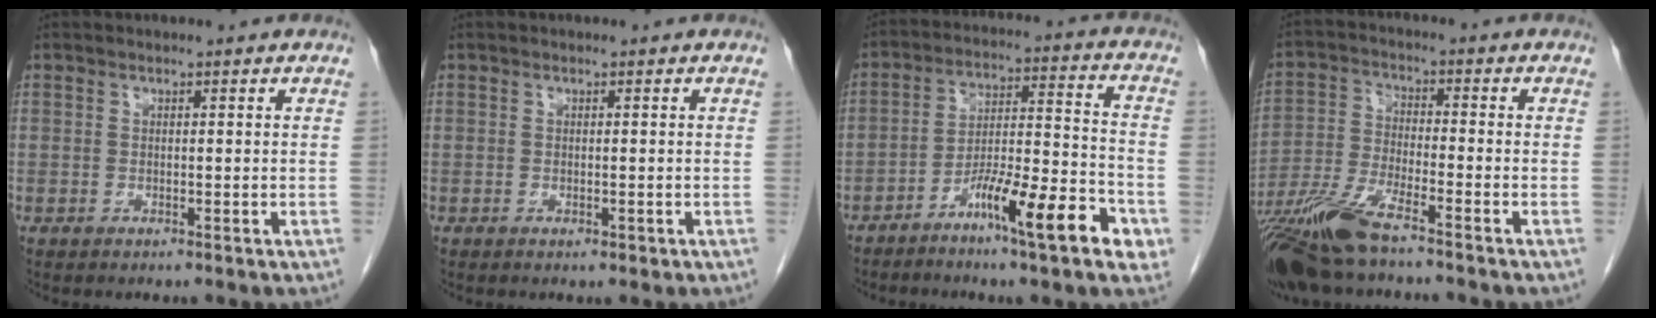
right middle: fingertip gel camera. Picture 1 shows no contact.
{"total": 0.9, "force": [-0.4, 0.4, 0.7], "torque": [-0.009, -0.002, -0.002]}
{"total": 13.4, "force": [-7.0, 1.1, 11.4], "torque": [-0.174, 0.006, -0.116]}
{"total": 10.7, "force": [-8.2, 1.1, 6.8], "torque": [-0.141, -0.027, -0.156]}